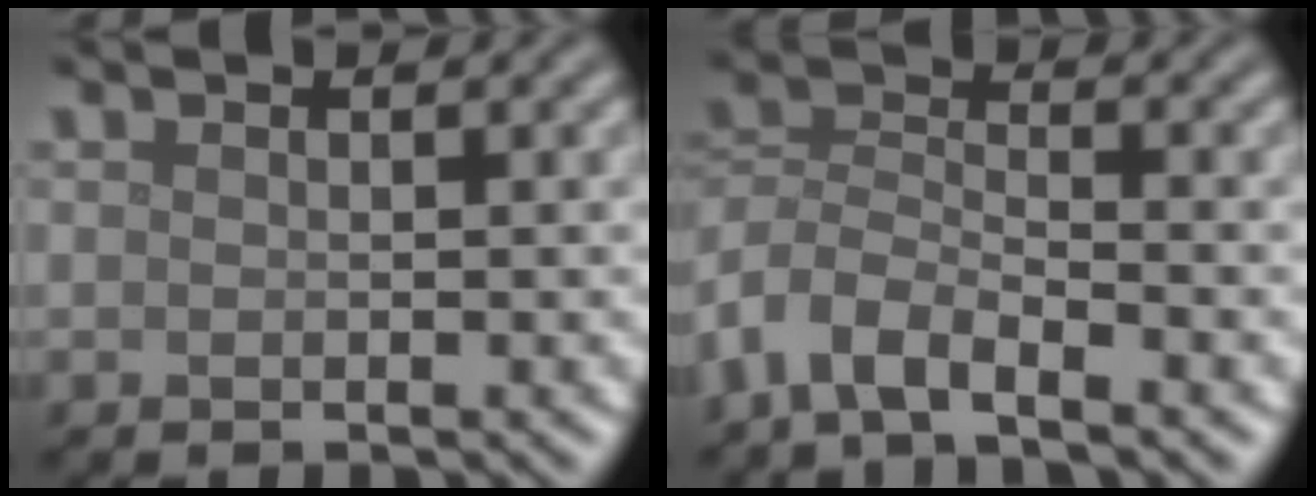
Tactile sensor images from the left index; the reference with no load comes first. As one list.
[{"total": 5.0, "force": [-3.5, 1.9, 2.9], "torque": [-0.056, -0.002, -0.079]}]